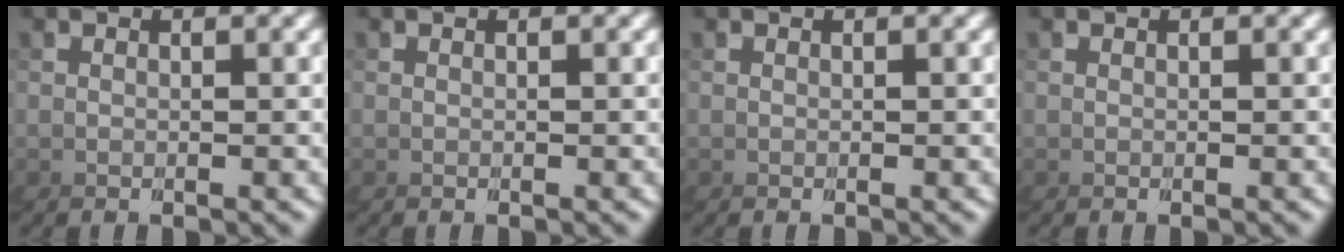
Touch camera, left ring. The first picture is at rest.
{"total": 0.0}
{"total": 0.0}
{"total": 0.0}